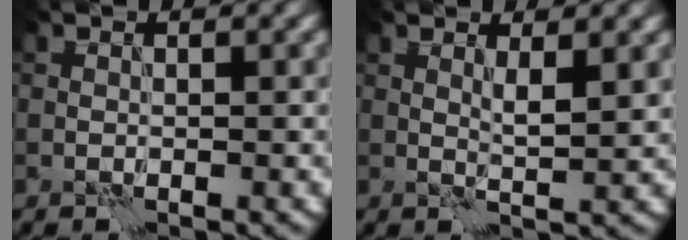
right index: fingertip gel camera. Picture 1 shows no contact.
{"total": 1.7, "force": [0.9, 0.1, 1.5], "torque": [-0.027, -0.003, 0.017]}